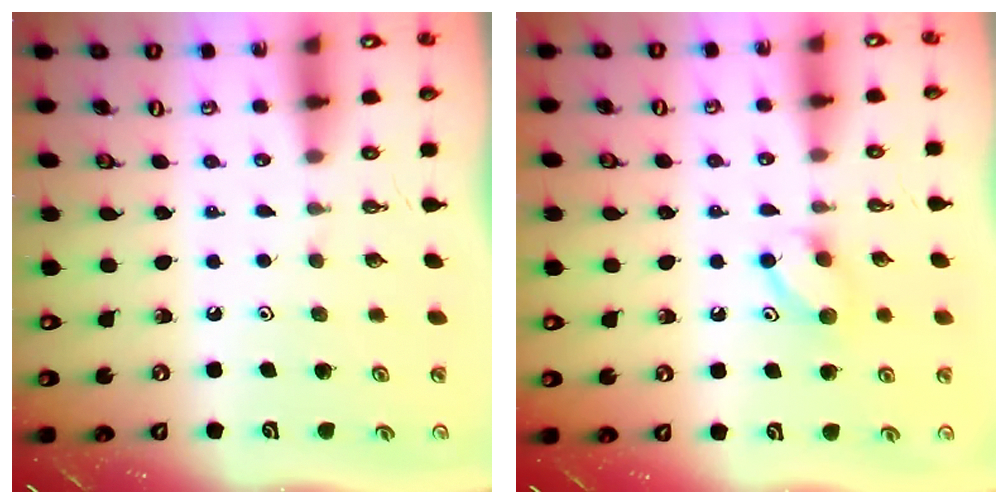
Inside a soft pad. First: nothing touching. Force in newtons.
{"total": 6.9, "press": 6.7, "slide": 1.4}